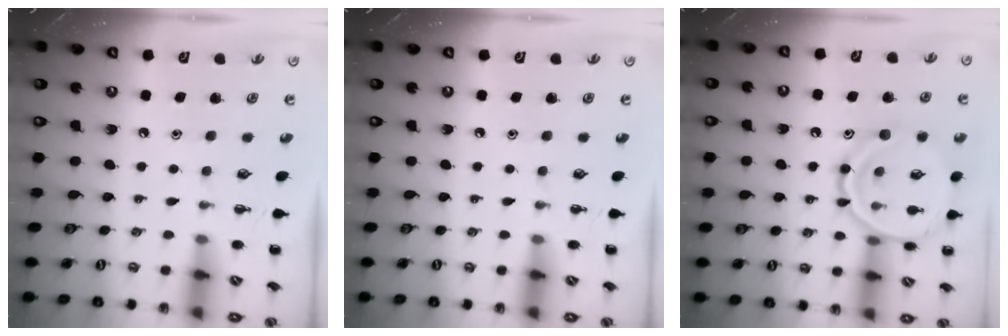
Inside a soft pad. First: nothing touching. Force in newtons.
{"total": 0.0}
{"total": 14.3, "press": 14.2, "slide": 0.8}